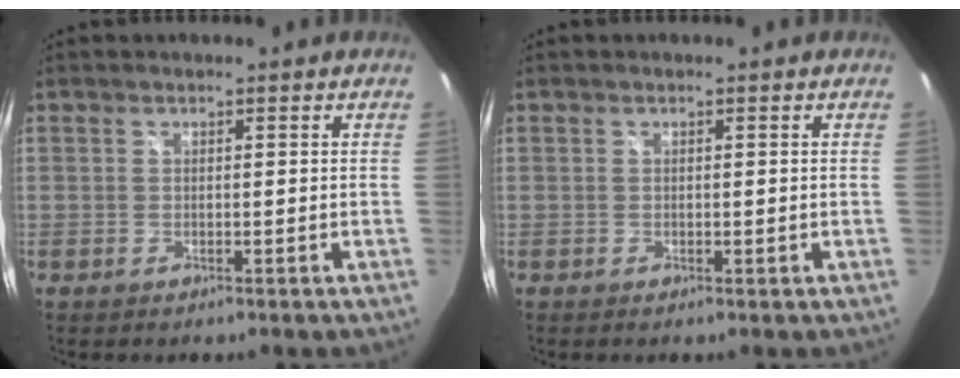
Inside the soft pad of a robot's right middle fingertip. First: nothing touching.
{"total": 0.0}